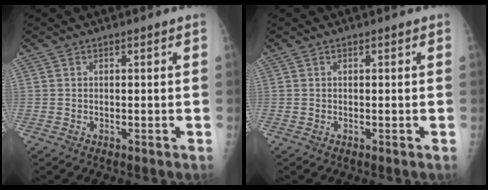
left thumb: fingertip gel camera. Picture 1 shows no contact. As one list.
[{"total": 0.0}]